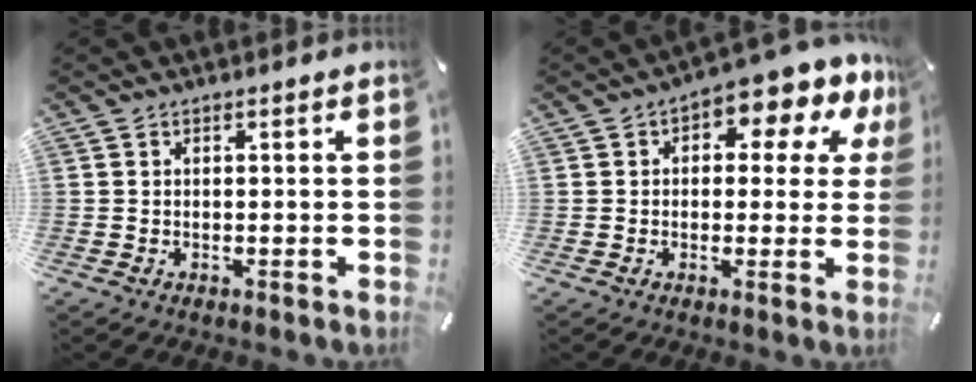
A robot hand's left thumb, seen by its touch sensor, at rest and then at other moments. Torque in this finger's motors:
{"motor_torque": [0.40, 0.31, 0.74, 0.23, 0.11]}